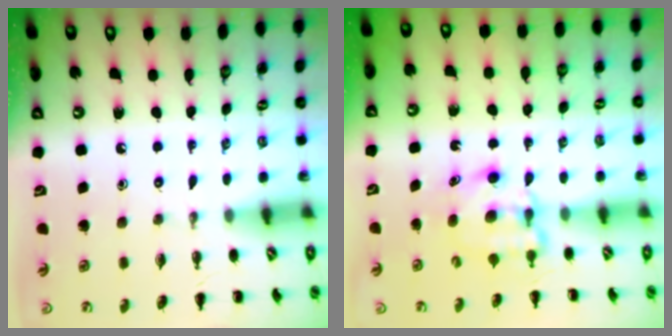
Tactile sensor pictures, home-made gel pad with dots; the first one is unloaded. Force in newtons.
{"total": 5.4, "press": 5.3, "slide": 0.6}